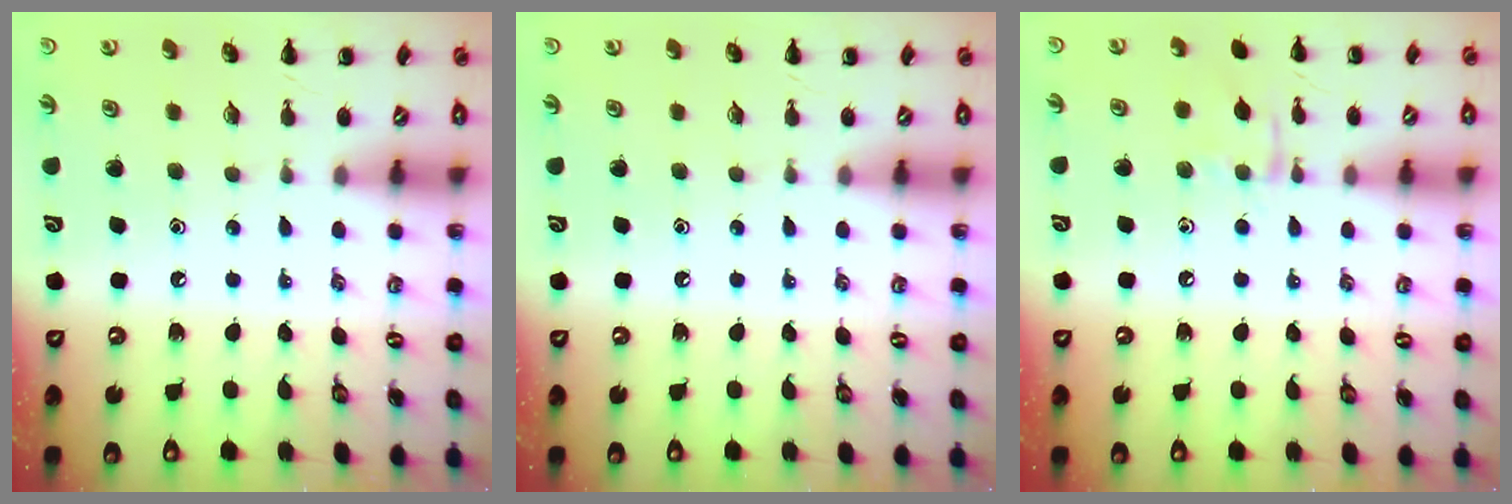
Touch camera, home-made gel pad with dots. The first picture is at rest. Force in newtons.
{"total": 0.0}
{"total": 7.1, "press": 7.0, "slide": 1.2}